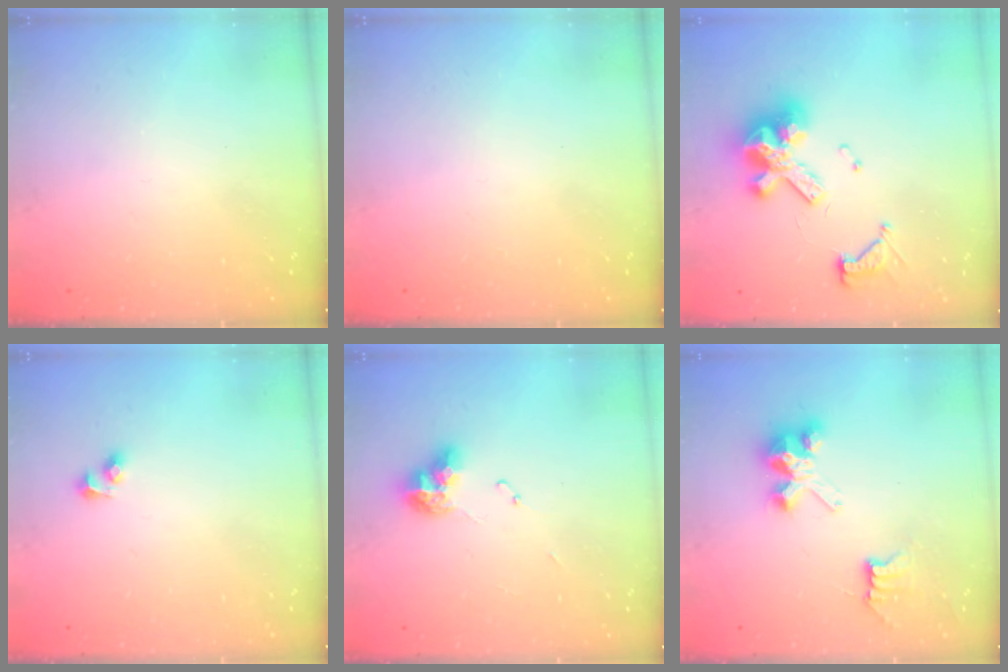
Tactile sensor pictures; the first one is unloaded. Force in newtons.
{"total": 0.0}
{"total": 13.1, "press": 13.0, "slide": 1.6}
{"total": 2.7, "press": 2.4, "slide": 1.1}
{"total": 9.1, "press": 9.0, "slide": 1.1}
{"total": 7.0, "press": 7.0, "slide": 0.2}